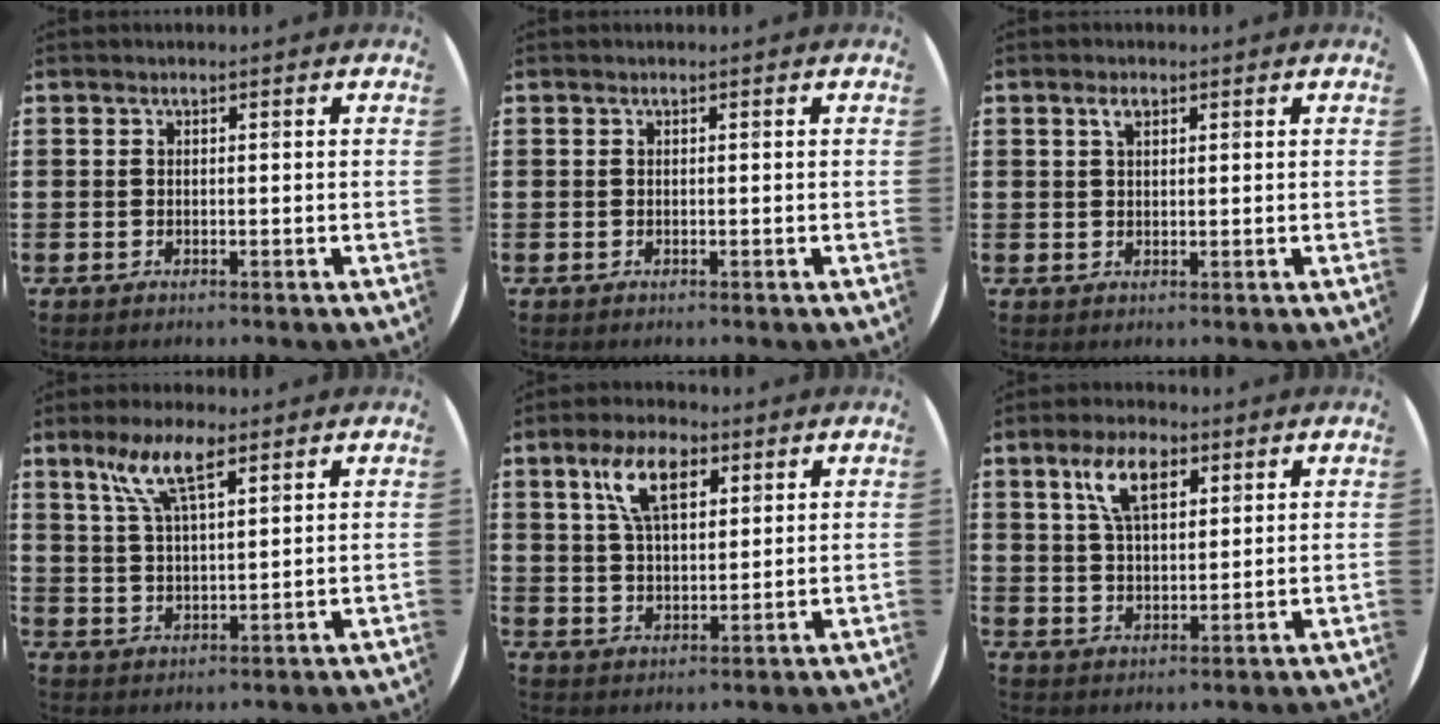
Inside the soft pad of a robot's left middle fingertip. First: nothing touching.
{"total": 0.0}
{"total": 1.8, "force": [1.1, 0.9, 1.1], "torque": [-0.016, 0.004, 0.017]}
{"total": 7.7, "force": [5.1, 2.3, 5.3], "torque": [-0.110, -0.001, 0.086]}
{"total": 8.2, "force": [4.4, 3.9, 5.7], "torque": [-0.118, 0.014, 0.076]}
{"total": 7.2, "force": [4.0, 3.5, 5.0], "torque": [-0.104, 0.012, 0.069]}